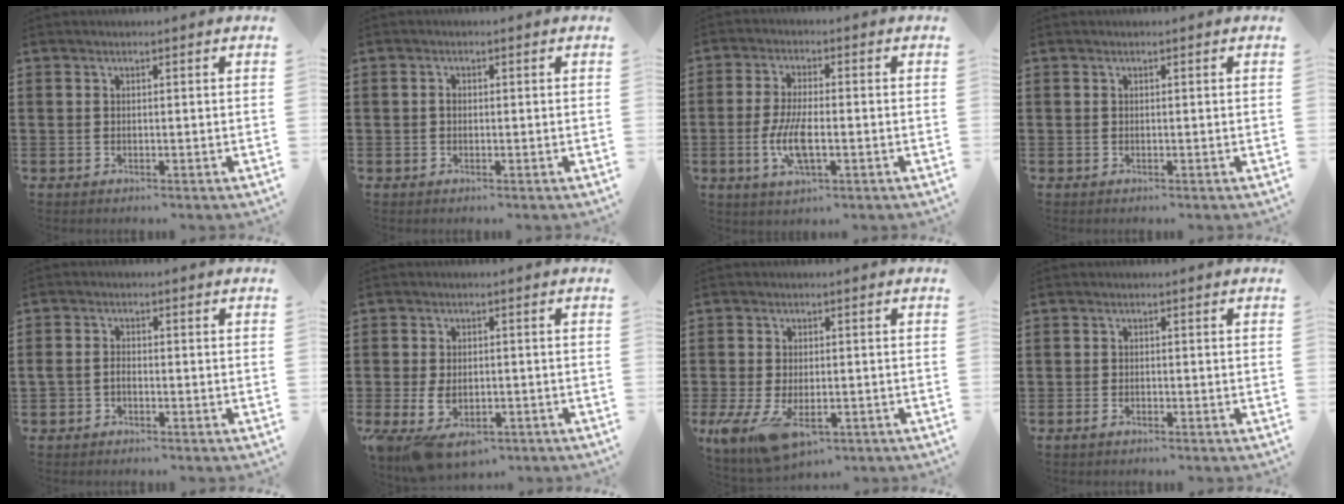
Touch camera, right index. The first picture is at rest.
{"total": 0.9, "force": [-0.1, 0.6, 0.7], "torque": [-0.014, 0.002, -0.002]}
{"total": 6.9, "force": [-1.7, 2.4, 6.2], "torque": [-0.138, -0.008, -0.036]}
{"total": 0.0}
{"total": 1.7, "force": [-0.9, 1.1, 0.9], "torque": [-0.020, 0.004, -0.020]}
{"total": 5.0, "force": [-2.1, 2.7, 3.6], "torque": [-0.093, -0.008, -0.045]}
{"total": 8.0, "force": [-4.0, 3.3, 6.1], "torque": [-0.133, -0.013, -0.072]}
{"total": 0.9, "force": [-0.7, 0.4, 0.5], "torque": [-0.012, -0.004, -0.012]}